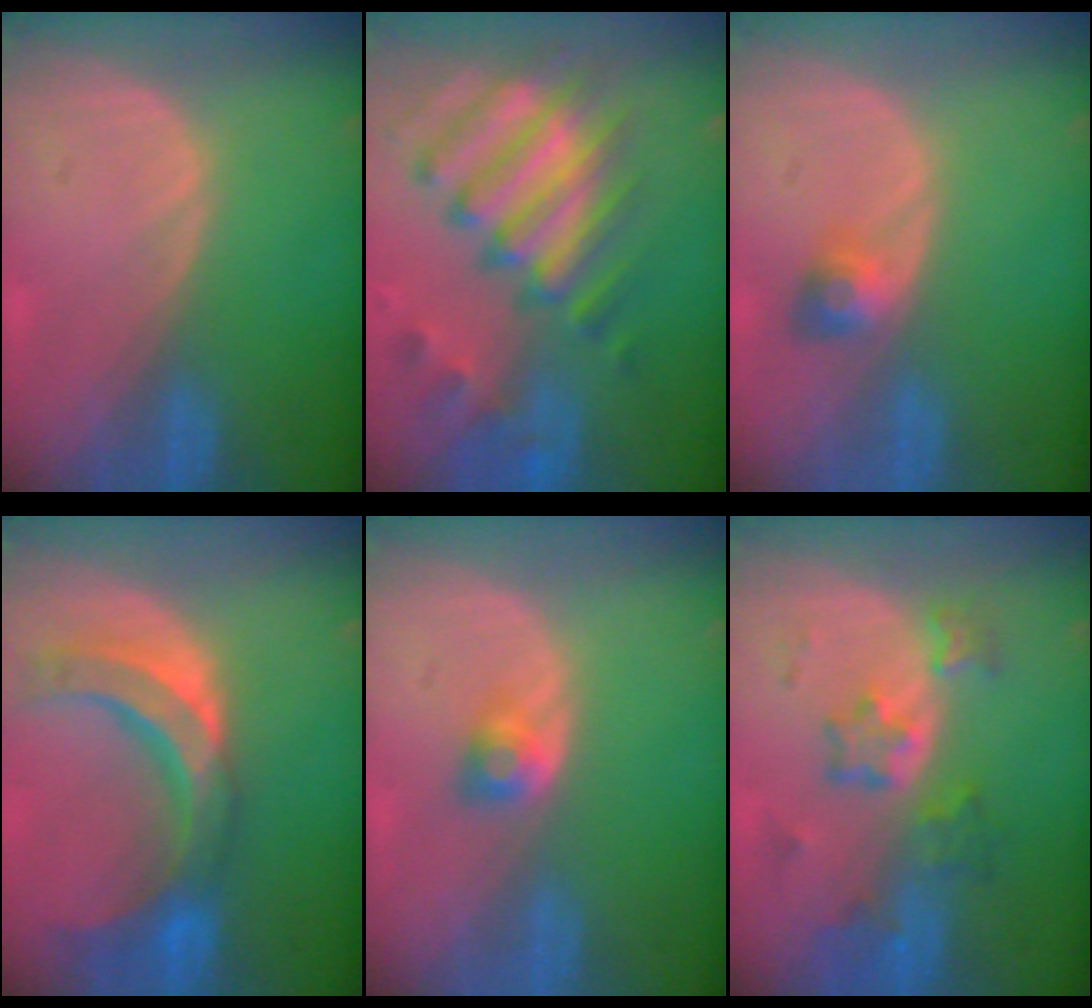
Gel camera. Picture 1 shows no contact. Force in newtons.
{"total": 12.3, "press": 10.6, "slide": 6.2}
{"total": 3.0, "press": 2.6, "slide": 1.3}
{"total": 10.8, "press": 9.3, "slide": 5.5}
{"total": 2.7, "press": 2.4, "slide": 1.1}
{"total": 7.1, "press": 6.5, "slide": 2.9}